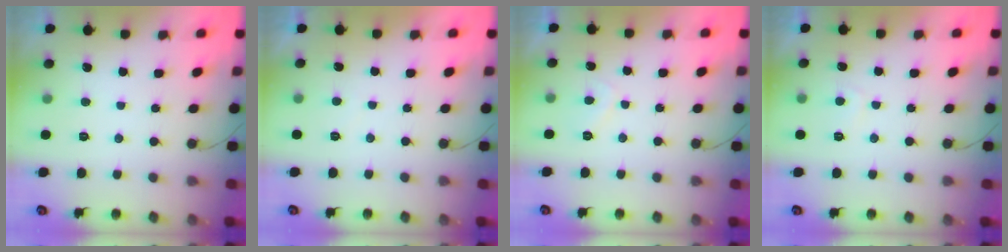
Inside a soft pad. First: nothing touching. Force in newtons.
{"total": 0.0}
{"total": 1.8, "press": 1.7, "slide": 0.7}
{"total": 1.6, "press": 1.5, "slide": 0.5}